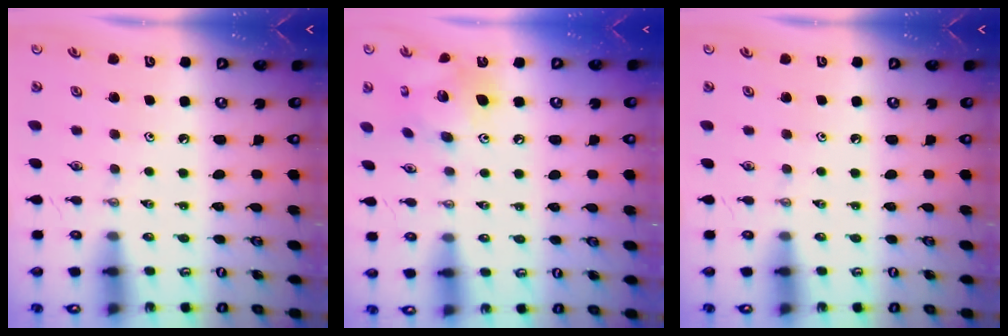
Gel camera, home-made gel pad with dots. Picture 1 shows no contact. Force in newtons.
{"total": 13.1, "press": 13.0, "slide": 1.3}
{"total": 0.0}